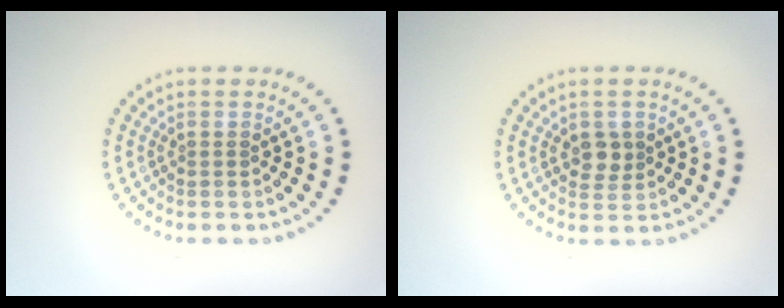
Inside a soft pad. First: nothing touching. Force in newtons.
{"total": 1.9, "press": 1.7, "slide": 0.7}